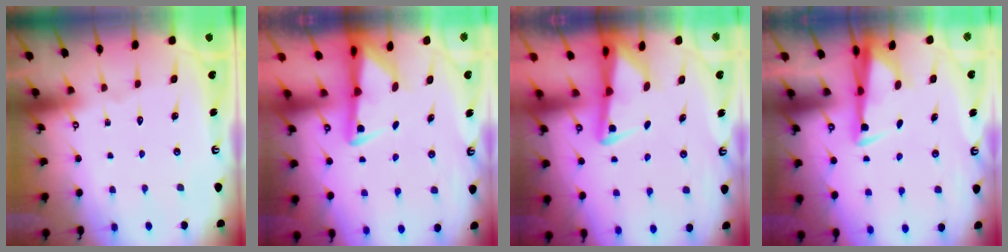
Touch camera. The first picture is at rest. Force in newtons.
{"total": 3.2, "press": 3.1, "slide": 0.6}
{"total": 2.8, "press": 2.7, "slide": 0.6}
{"total": 3.2, "press": 3.2, "slide": 0.8}